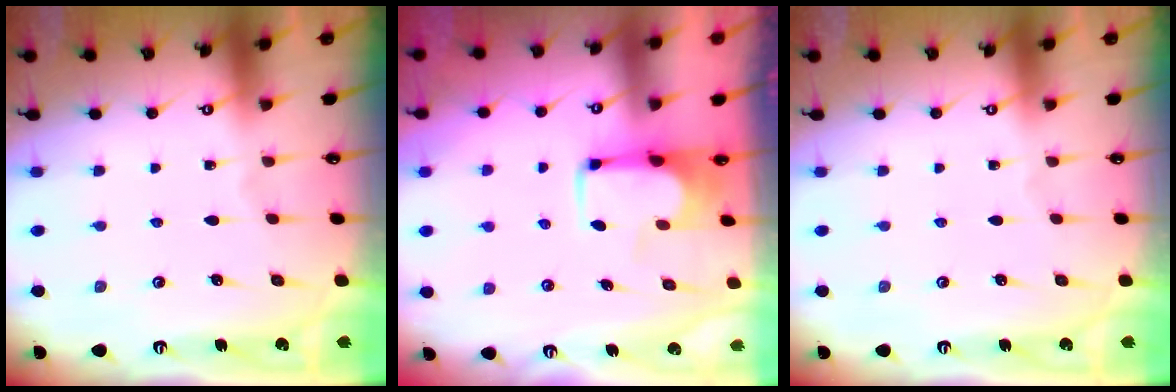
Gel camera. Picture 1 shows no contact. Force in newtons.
{"total": 3.2, "press": 3.1, "slide": 0.5}
{"total": 0.0}